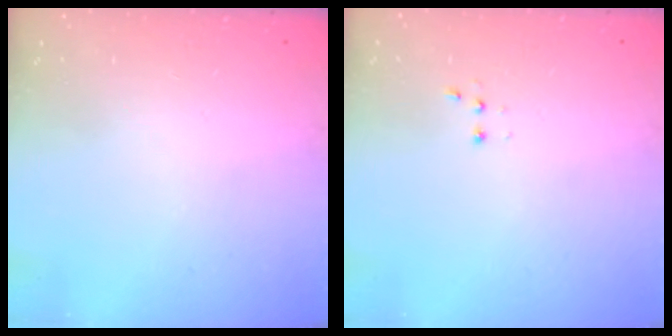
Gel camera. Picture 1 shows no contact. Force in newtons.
{"total": 2.8, "press": 2.7, "slide": 0.7}